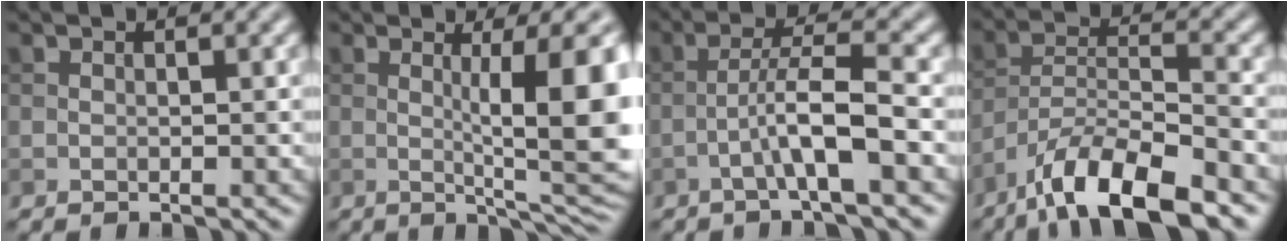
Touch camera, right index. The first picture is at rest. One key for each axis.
{"total": 10.7, "fx": 1.0, "fy": 2.2, "fz": 10.5, "tx": -0.139, "ty": -0.003, "tz": 0.021}
{"total": 4.5, "fx": -1.9, "fy": 0.3, "fz": 4.1, "tx": -0.074, "ty": 0.019, "tz": -0.041}
{"total": 9.4, "fx": -6.9, "fy": 2.4, "fz": 6.0, "tx": -0.097, "ty": 0.004, "tz": -0.130}